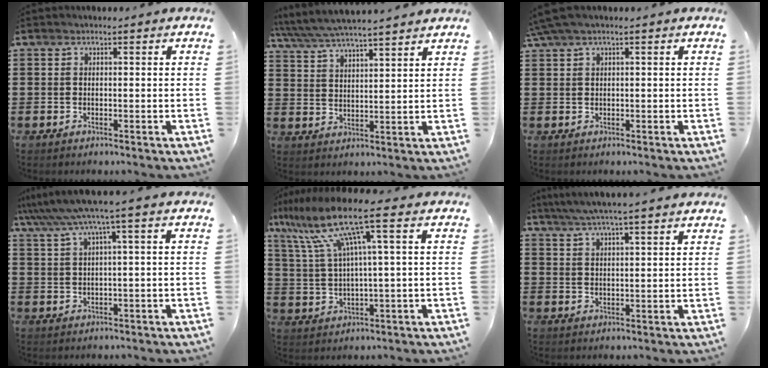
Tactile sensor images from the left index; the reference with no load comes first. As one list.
[{"total": 5.2, "force": [4.8, 0.2, 1.9], "torque": [-0.054, -0.024, 0.083]}, {"total": 2.5, "force": [0.2, 0.3, 2.5], "torque": [-0.060, -0.008, 0.000]}, {"total": 5.6, "force": [2.7, -0.7, 4.8], "torque": [-0.101, -0.016, 0.043]}, {"total": 12.3, "force": [6.1, 0.6, 10.7], "torque": [-0.249, -0.021, 0.093]}, {"total": 4.6, "force": [4.0, -0.4, 2.1], "torque": [-0.052, -0.015, 0.071]}]